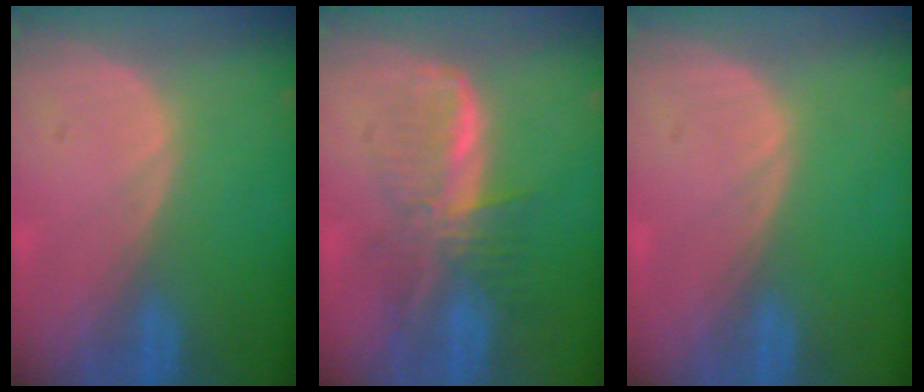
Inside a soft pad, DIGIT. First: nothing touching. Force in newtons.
{"total": 6.8, "press": 6.4, "slide": 2.3}
{"total": 0.0}